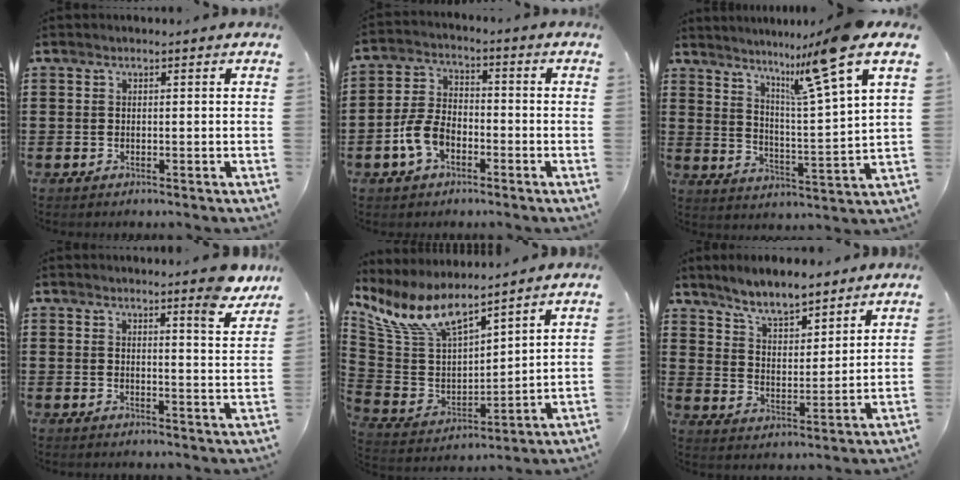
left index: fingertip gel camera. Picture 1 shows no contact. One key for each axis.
{"total": 6.7, "fx": -3.0, "fy": 3.9, "fz": 4.6, "tx": -0.113, "ty": 0.005, "tz": -0.063}
{"total": 10.4, "fx": 8.0, "fy": -0.9, "fz": 6.6, "tx": -0.120, "ty": -0.048, "tz": 0.122}
{"total": 5.4, "fx": 4.8, "fy": -0.1, "fz": 2.5, "tx": -0.032, "ty": -0.031, "tz": 0.078}
{"total": 10.9, "fx": 7.9, "fy": 3.9, "fz": 6.4, "tx": -0.162, "ty": -0.038, "tz": 0.141}
{"total": 6.4, "fx": 5.8, "fy": 1.4, "fz": 2.2, "tx": -0.067, "ty": -0.019, "tz": 0.104}